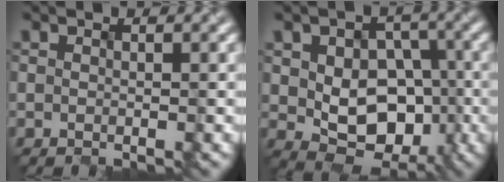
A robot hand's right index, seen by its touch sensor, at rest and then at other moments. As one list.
[{"total": 8.0, "force": [-1.1, 5.8, 5.4], "torque": [-0.076, -0.007, -0.008]}]